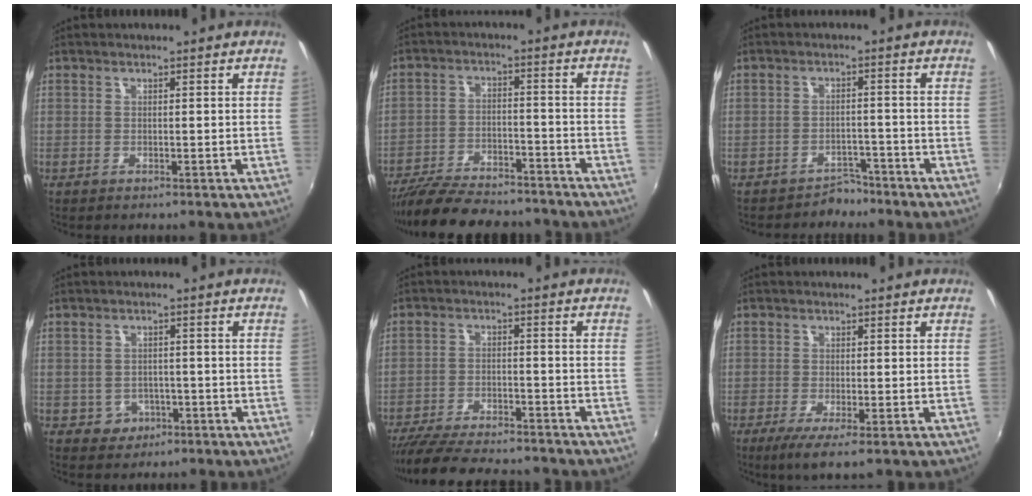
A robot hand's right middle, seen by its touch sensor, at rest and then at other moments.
{"total": 18.6, "force": [-16.1, 5.2, 7.8], "torque": [-0.166, -0.021, -0.243]}
{"total": 3.6, "force": [-3.1, 1.7, -0.2], "torque": [0.004, 0.012, -0.047]}
{"total": 3.8, "force": [-1.5, 3.4, 0.6], "torque": [-0.023, 0.005, -0.017]}
{"total": 16.8, "force": [-14.7, 3.6, 7.3], "torque": [-0.153, -0.026, -0.229]}
{"total": 4.5, "force": [-2.2, 0.4, 3.8], "torque": [-0.083, -0.020, -0.040]}